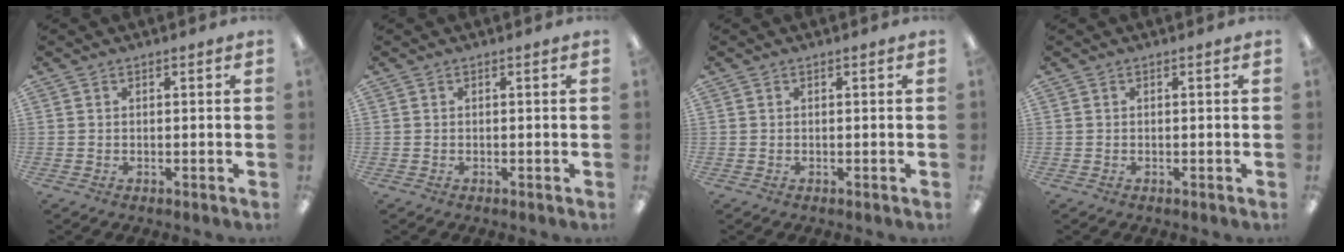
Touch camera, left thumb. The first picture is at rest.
{"total": 0.0}
{"total": 0.0}
{"total": 0.0}